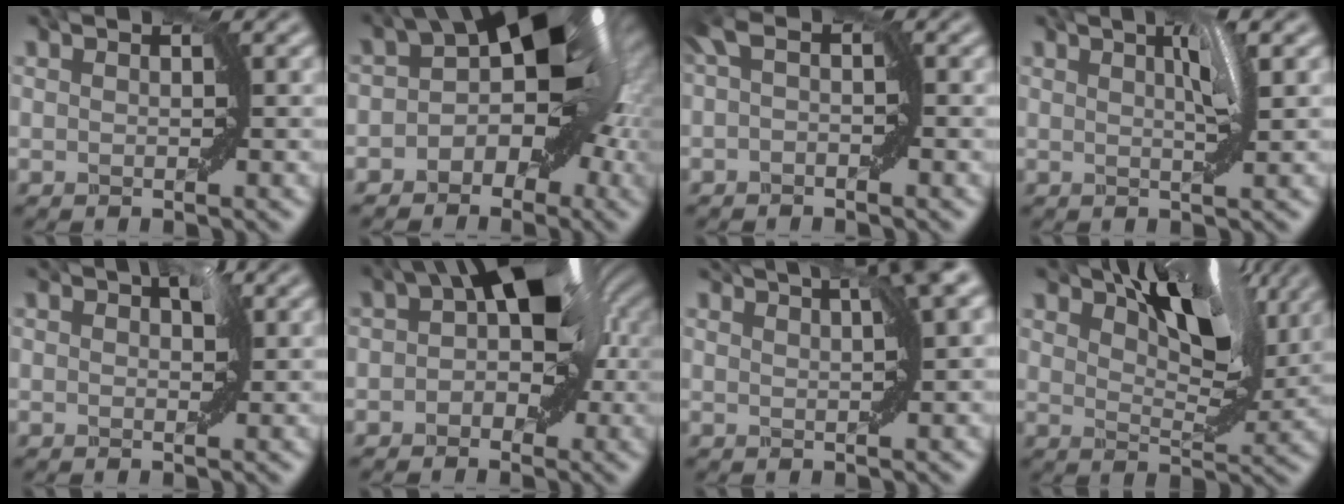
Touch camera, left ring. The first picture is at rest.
{"total": 9.7, "force": [-0.6, 6.7, 7.1], "torque": [-0.016, 0.026, -0.025]}
{"total": 1.9, "force": [-0.2, 0.6, 1.7], "torque": [-0.032, 0.005, -0.006]}
{"total": 2.5, "force": [0.9, 0.6, 2.3], "torque": [-0.024, 0.002, 0.013]}
{"total": 0.7, "force": [0.4, 0.4, 0.4], "torque": [0.003, -0.001, 0.009]}
{"total": 7.3, "force": [1.5, 4.5, 5.6], "torque": [-0.044, 0.020, 0.005]}
{"total": 5.7, "force": [3.5, 1.7, 4.2], "torque": [-0.026, 0.029, 0.024]}
{"total": 8.1, "force": [4.8, 3.1, 5.7], "torque": [-0.078, 0.008, 0.074]}